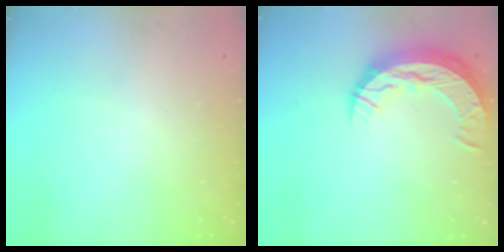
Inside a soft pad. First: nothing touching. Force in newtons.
{"total": 12.2, "press": 12.2, "slide": 0.9}